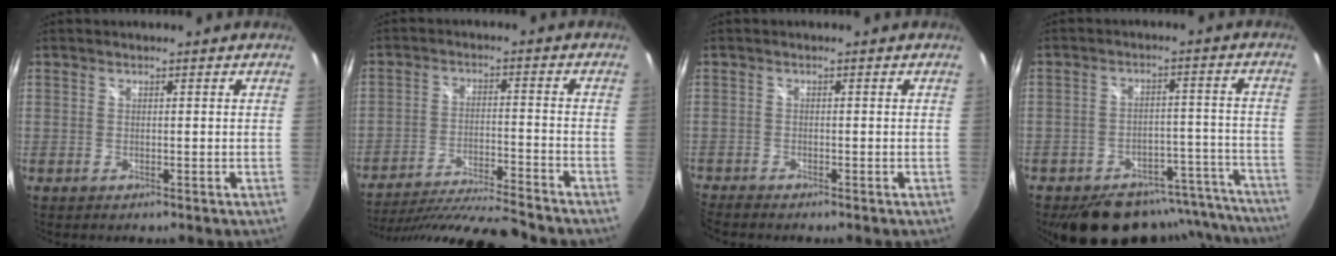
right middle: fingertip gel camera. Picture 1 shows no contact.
{"total": 18.7, "force": [-16.9, 0.4, 8.0], "torque": [-0.154, -0.037, -0.272]}
{"total": 2.1, "force": [-2.1, 0.0, 0.2], "torque": [-0.014, -0.013, -0.045]}
{"total": 20.5, "force": [-18.0, 7.8, 6.0], "torque": [-0.098, 0.039, -0.216]}